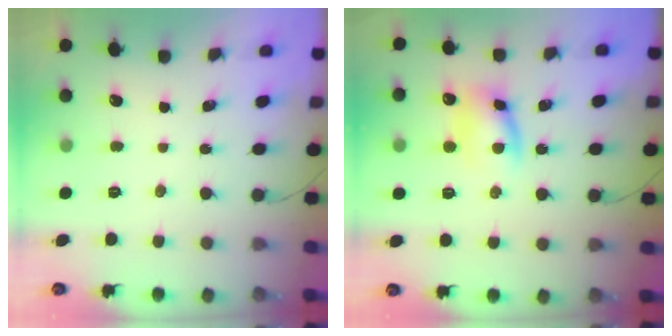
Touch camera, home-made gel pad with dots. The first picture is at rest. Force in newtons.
{"total": 10.3, "press": 10.2, "slide": 1.5}